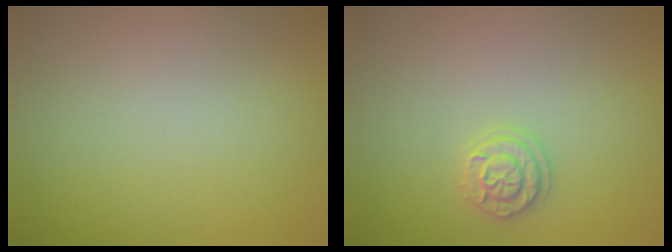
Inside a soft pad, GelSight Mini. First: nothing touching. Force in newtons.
{"total": 1.8, "press": 1.8, "slide": 0.5}